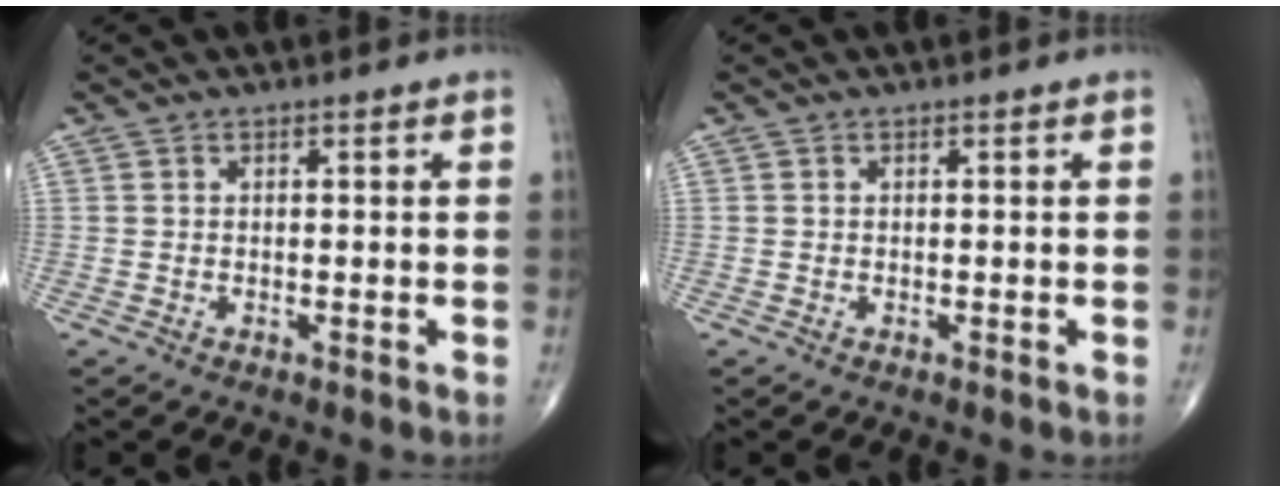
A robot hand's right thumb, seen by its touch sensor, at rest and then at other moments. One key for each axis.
{"total": 0.0}